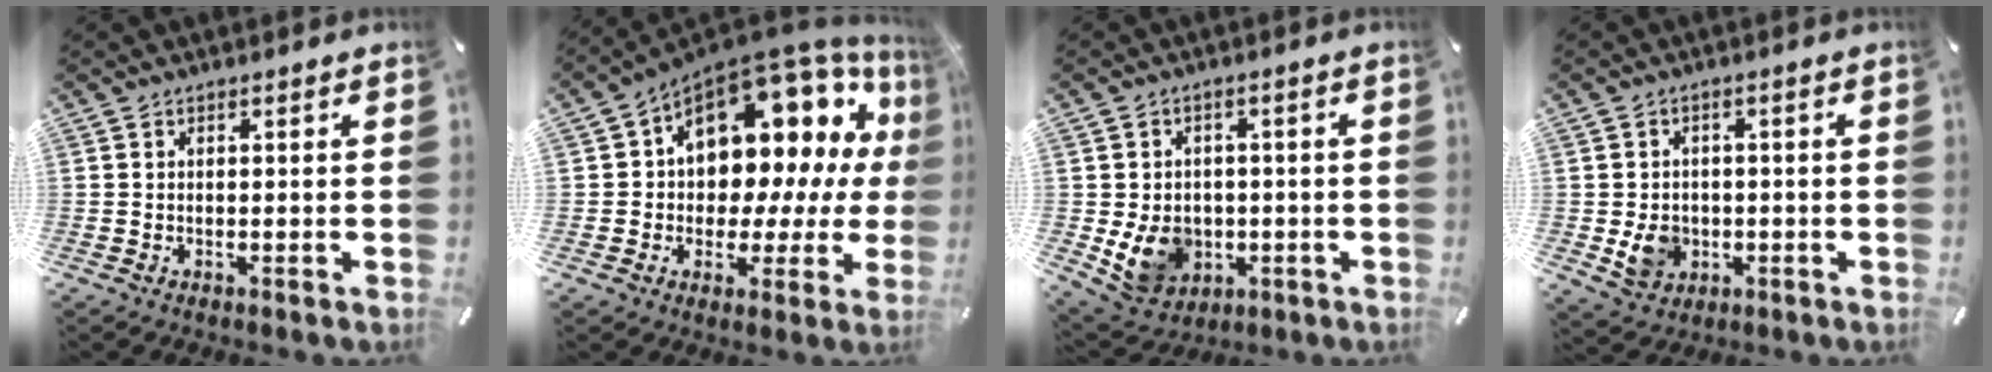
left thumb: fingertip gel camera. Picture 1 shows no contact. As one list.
[{"total": 16.1, "force": [6.7, 10.3, 10.4], "torque": [-0.136, -0.067, 0.109]}, {"total": 10.7, "force": [-2.1, 9.0, 5.4], "torque": [-0.119, 0.004, -0.036]}, {"total": 6.8, "force": [-1.1, 6.1, 2.9], "torque": [-0.051, 0.002, -0.019]}]